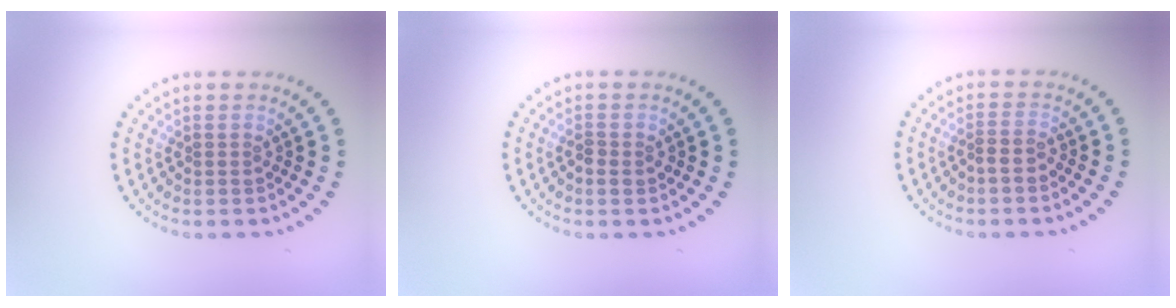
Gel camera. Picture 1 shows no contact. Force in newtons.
{"total": 1.1, "press": 1.1, "slide": 0.1}
{"total": 0.9, "press": 0.7, "slide": 0.7}